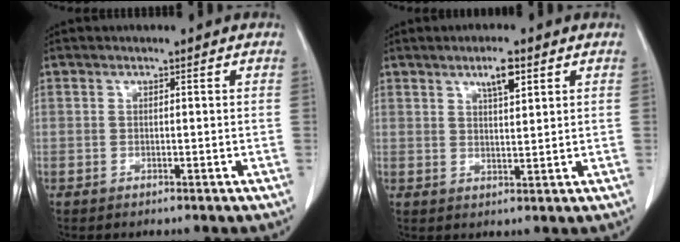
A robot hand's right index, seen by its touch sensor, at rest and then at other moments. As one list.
[{"total": 3.9, "force": [2.2, 0.8, 3.1], "torque": [-0.055, 0.000, 0.039]}]